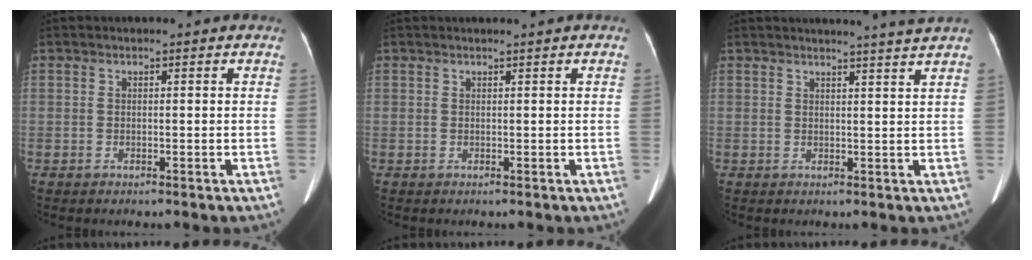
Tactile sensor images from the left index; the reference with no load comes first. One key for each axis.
{"total": 0.8, "fx": 0.7, "fy": -0.2, "fz": 0.4, "tx": -0.007, "ty": 0.005, "tz": 0.017}
{"total": 4.9, "fx": 4.4, "fy": -1.5, "fz": 1.6, "tx": -0.021, "ty": -0.009, "tz": 0.045}